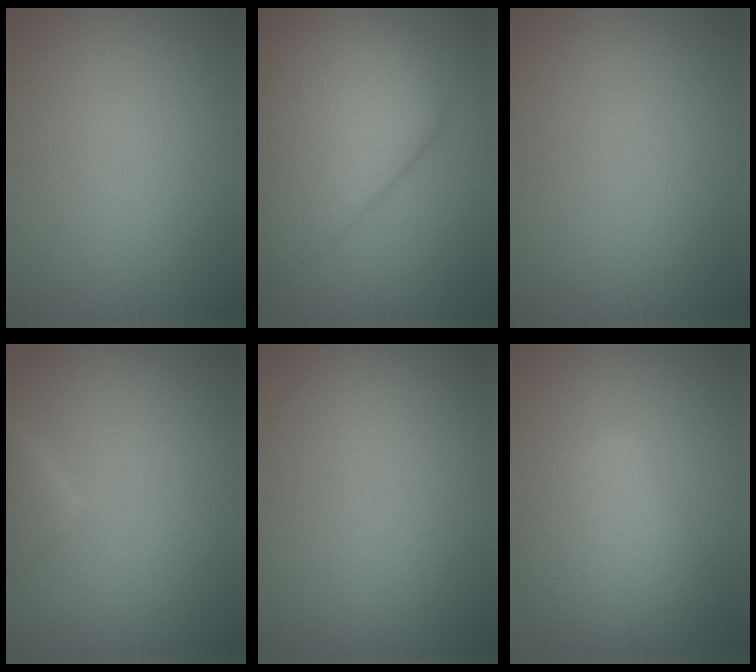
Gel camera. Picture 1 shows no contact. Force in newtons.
{"total": 10.0, "press": 10.0, "slide": 0.2}
{"total": 0.0}
{"total": 2.0, "press": 1.9, "slide": 0.2}
{"total": 0.0}
{"total": 5.7, "press": 5.7, "slide": 0.2}